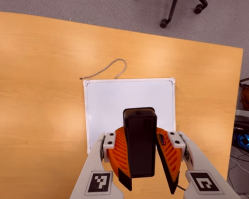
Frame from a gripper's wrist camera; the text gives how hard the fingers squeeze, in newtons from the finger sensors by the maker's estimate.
{"total": 7.6, "left": 8.6, "right": 6.6}